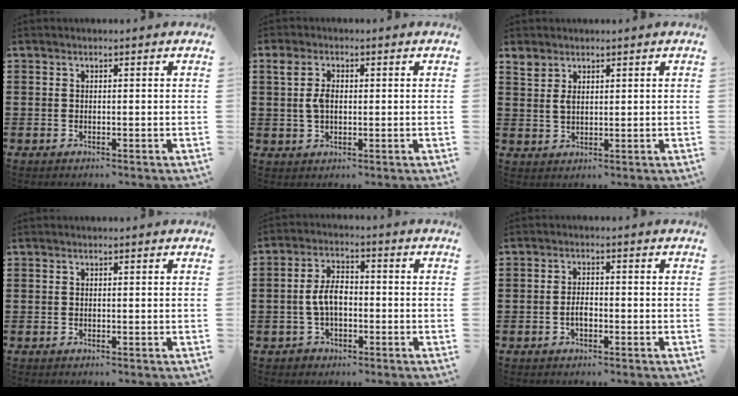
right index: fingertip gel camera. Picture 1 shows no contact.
{"total": 3.8, "force": [0.5, 2.3, 2.9], "torque": [-0.072, 0.011, 0.004]}
{"total": 2.2, "force": [1.6, 1.2, 1.0], "torque": [-0.025, 0.004, 0.030]}
{"total": 0.0}
{"total": 5.6, "force": [-1.0, 3.4, 4.3], "torque": [-0.101, 0.004, -0.025]}
{"total": 2.2, "force": [-0.8, 1.0, 1.8], "torque": [-0.034, 0.004, -0.016]}